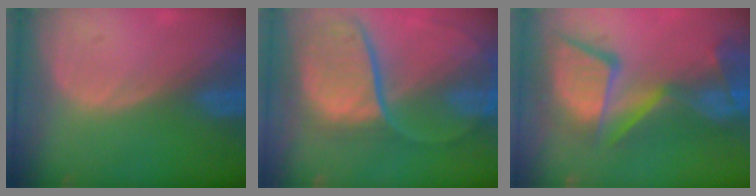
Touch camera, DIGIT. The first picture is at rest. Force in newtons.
{"total": 11.9, "press": 9.9, "slide": 6.7}
{"total": 13.6, "press": 11.2, "slide": 7.8}